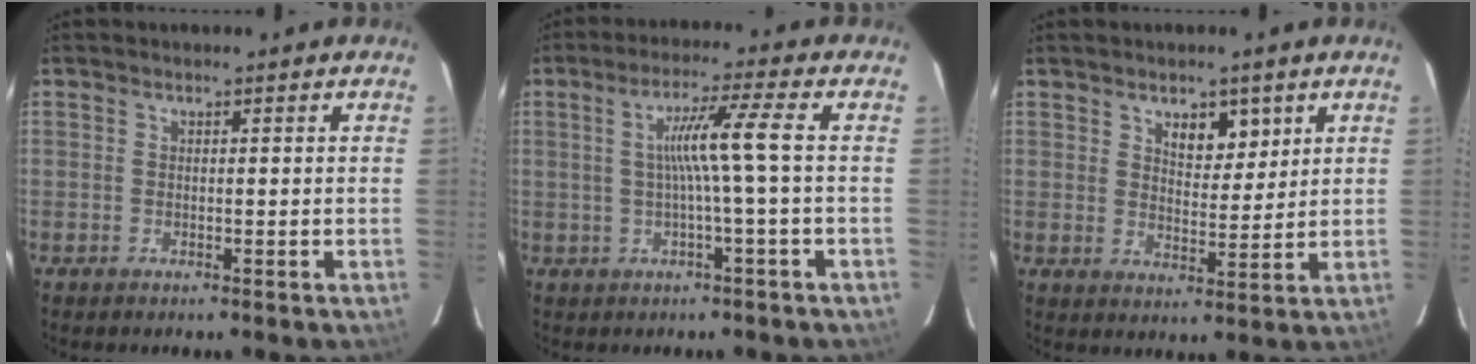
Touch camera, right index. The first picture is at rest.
{"total": 6.8, "force": [0.2, -1.4, 6.6], "torque": [-0.116, 0.013, 0.009]}
{"total": 5.3, "force": [2.9, 2.6, 3.5], "torque": [-0.051, -0.001, 0.048]}